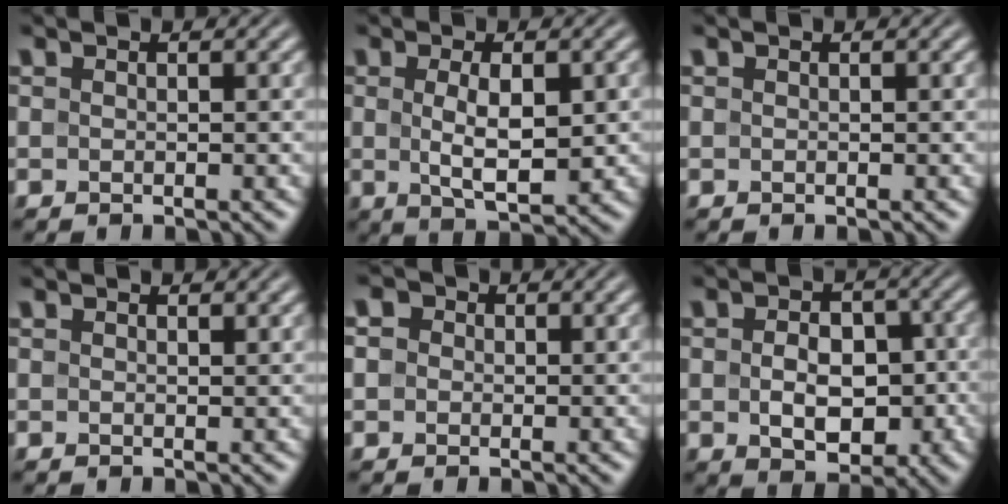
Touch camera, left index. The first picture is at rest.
{"total": 4.7, "force": [0.1, 1.8, 4.3], "torque": [-0.083, -0.005, 0.008]}
{"total": 0.0}
{"total": 0.5, "force": [0.4, 0.1, 0.2], "torque": [-0.004, 0.001, 0.009]}
{"total": 3.2, "force": [1.2, 2.5, 1.5], "torque": [-0.017, 0.023, -0.010]}
{"total": 5.8, "force": [-0.8, 3.9, 4.3], "torque": [-0.064, -0.005, -0.011]}